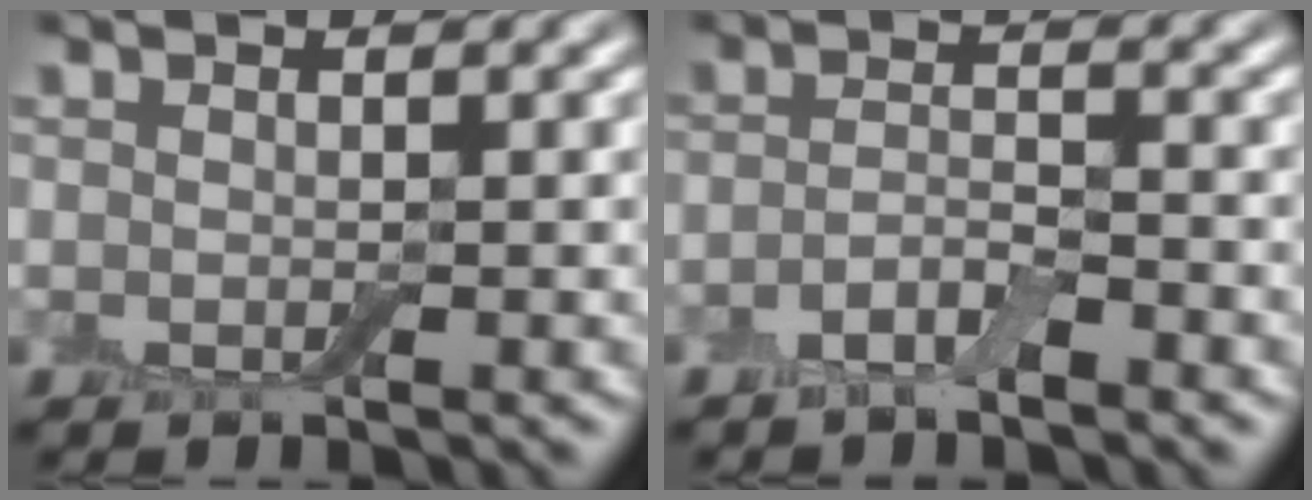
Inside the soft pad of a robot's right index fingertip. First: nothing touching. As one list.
[{"total": 2.2, "force": [-1.4, 0.6, 1.6], "torque": [-0.033, 0.003, -0.031]}]